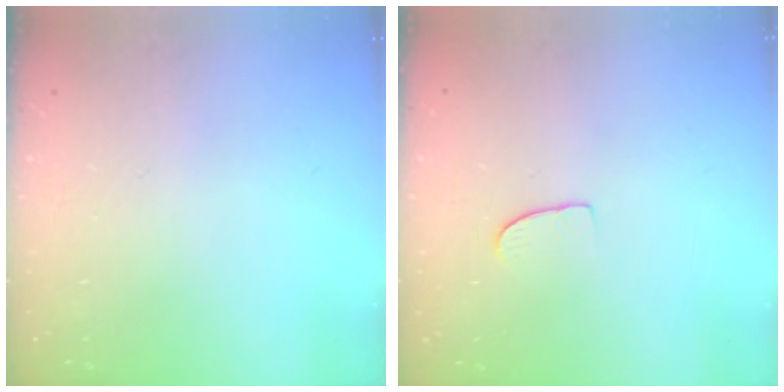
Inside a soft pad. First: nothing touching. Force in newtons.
{"total": 5.4, "press": 5.4, "slide": 0.3}